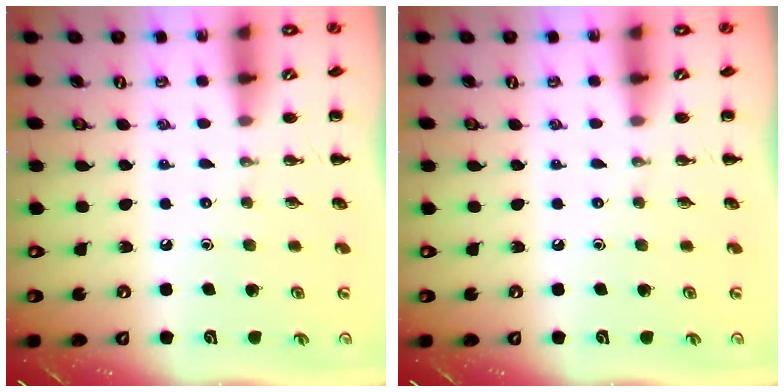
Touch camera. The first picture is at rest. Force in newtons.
{"total": 0.0}